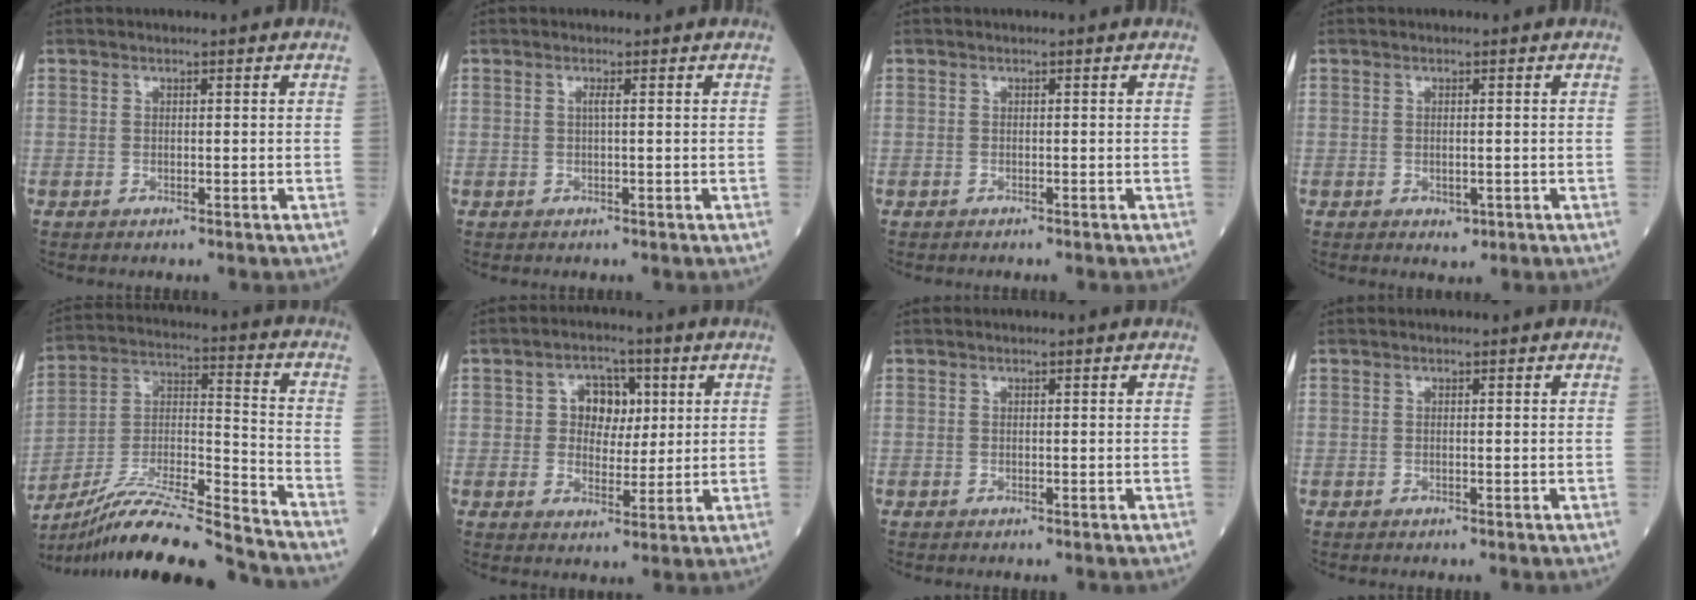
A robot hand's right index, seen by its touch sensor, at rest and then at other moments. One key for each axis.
{"total": 0.7, "fx": 0.1, "fy": -0.2, "fz": 0.7, "tx": -0.014, "ty": 0.000, "tz": 0.001}
{"total": 0.6, "fx": -0.5, "fy": 0.1, "fz": 0.1, "tx": -0.005, "ty": 0.000, "tz": -0.011}
{"total": 1.7, "fx": -0.4, "fy": 1.0, "fz": 1.3, "tx": -0.022, "ty": -0.001, "tz": 0.005}
{"total": 22.4, "fx": -20.1, "fy": 0.1, "fz": 9.8, "tx": -0.188, "ty": -0.018, "tz": -0.344}
{"total": 6.0, "fx": 1.5, "fy": 4.4, "fz": 3.9, "tx": -0.056, "ty": 0.016, "tz": 0.026}
{"total": 0.0}
{"total": 0.0}